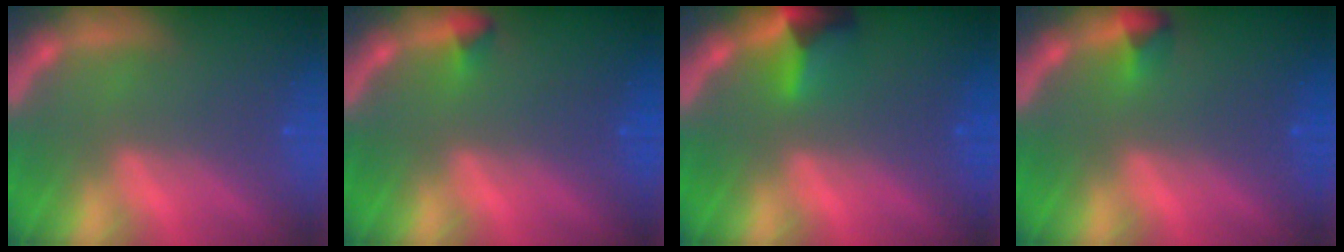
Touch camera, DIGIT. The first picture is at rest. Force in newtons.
{"total": 0.9}
{"total": 3.9}
{"total": 1.4}